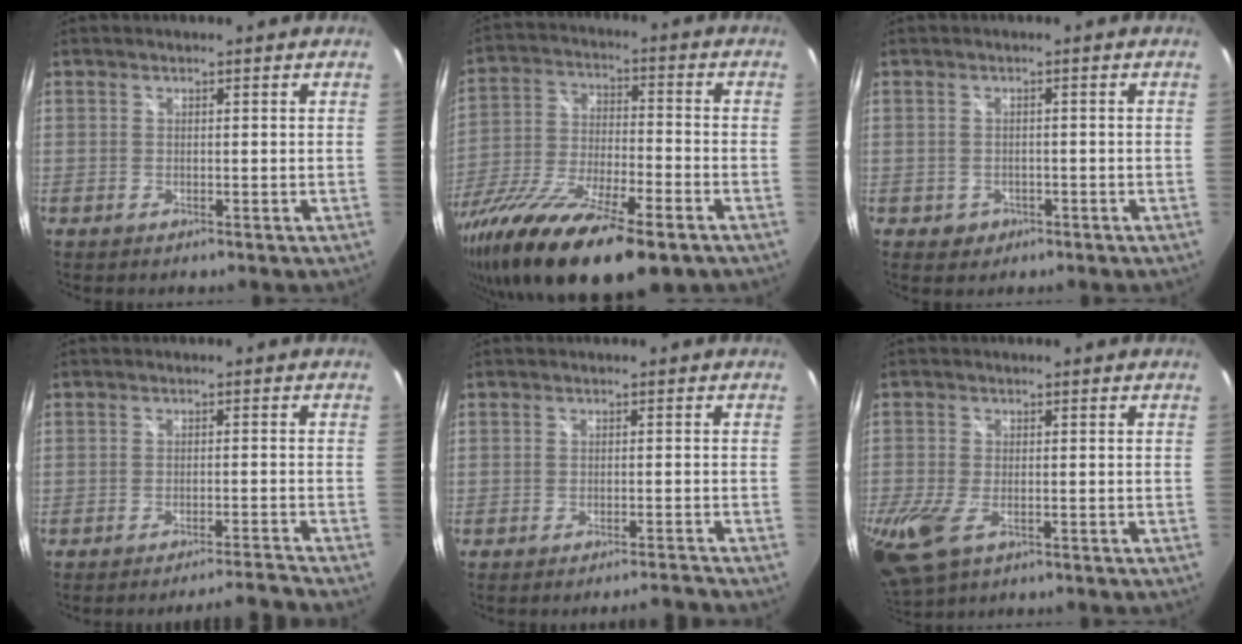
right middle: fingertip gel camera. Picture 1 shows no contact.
{"total": 24.5, "force": [-16.3, 7.0, 16.8], "torque": [-0.326, -0.068, -0.280]}
{"total": 2.8, "force": [-1.1, 2.5, 0.6], "torque": [-0.020, -0.001, -0.010]}
{"total": 5.1, "force": [-4.7, -2.0, 0.6], "torque": [-0.013, 0.006, -0.070]}
{"total": 3.1, "force": [-3.0, -0.8, 0.4], "torque": [-0.009, -0.002, -0.040]}
{"total": 11.9, "force": [-5.0, 6.8, 8.4], "torque": [-0.205, -0.043, -0.087]}